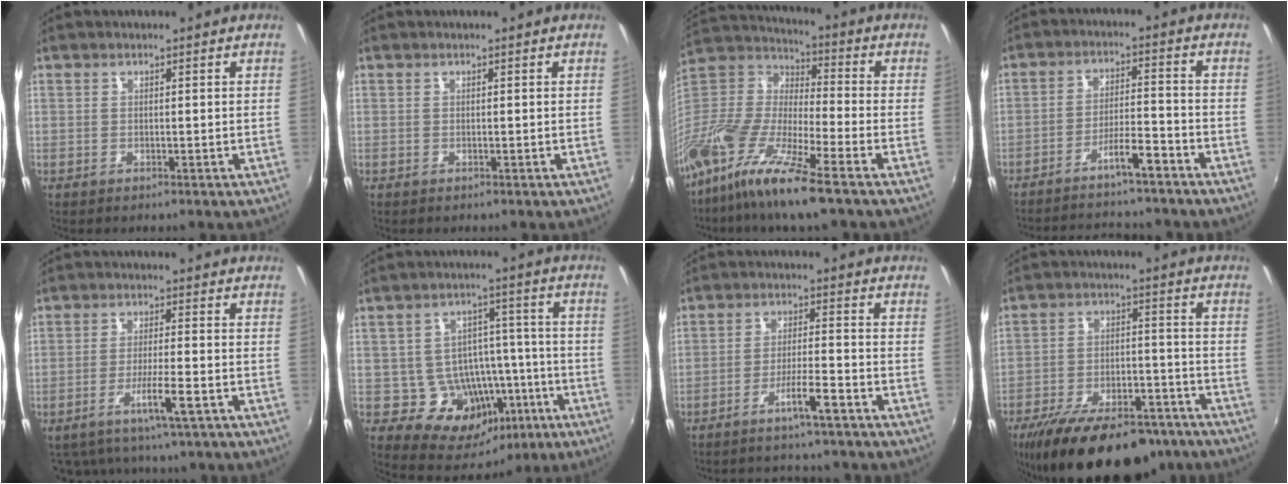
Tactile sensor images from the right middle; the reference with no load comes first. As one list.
[{"total": 0.0}, {"total": 19.9, "force": [-13.0, 3.9, 14.7], "torque": [-0.296, -0.027, -0.257]}, {"total": 11.8, "force": [-10.6, 1.4, 5.1], "torque": [-0.108, 0.017, -0.163]}, {"total": 5.7, "force": [-3.8, 0.8, 4.2], "torque": [-0.083, -0.010, -0.062]}, {"total": 14.4, "force": [-5.7, 11.5, 6.5], "torque": [-0.118, 0.031, -0.051]}, {"total": 7.7, "force": [-6.8, 0.5, 3.6], "torque": [-0.076, 0.001, -0.106]}, {"total": 24.5, "force": [-19.0, 9.5, 12.3], "torque": [-0.230, -0.011, -0.267]}]